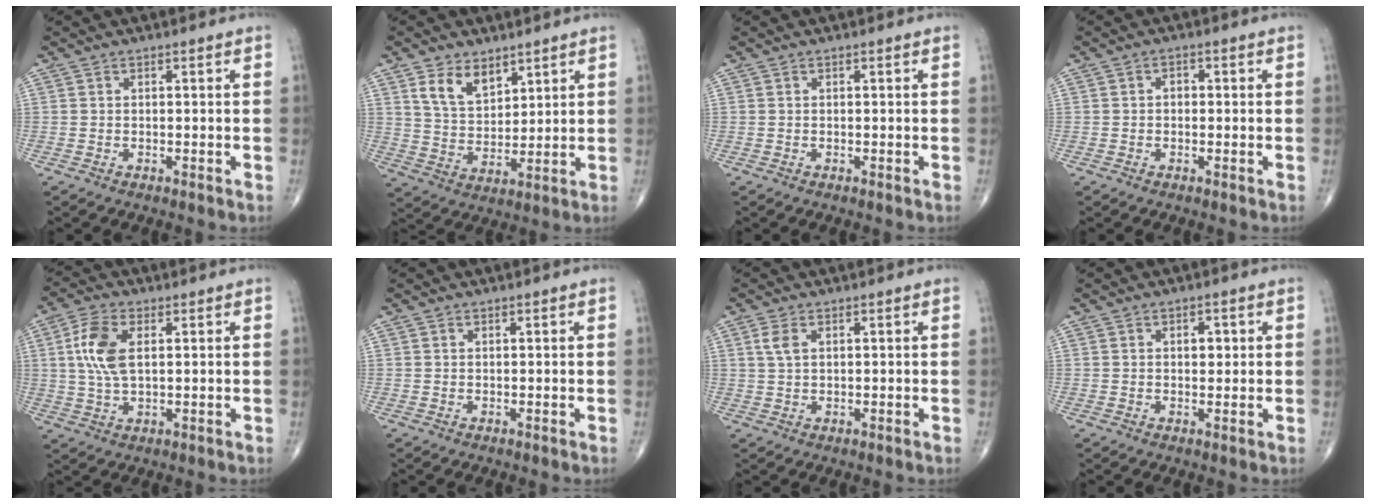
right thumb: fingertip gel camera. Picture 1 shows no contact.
{"total": 8.3, "force": [4.9, 5.0, 4.5], "torque": [-0.058, -0.037, 0.099]}
{"total": 0.0}
{"total": 1.7, "force": [-0.1, 1.3, 1.1], "torque": [-0.005, 0.009, -0.006]}
{"total": 8.3, "force": [1.8, 4.2, 7.0], "torque": [-0.150, 0.002, 0.034]}
{"total": 0.0}
{"total": 2.9, "force": [1.1, 1.6, 2.2], "torque": [-0.046, 0.004, 0.023]}
{"total": 2.5, "force": [0.6, 1.6, 1.8], "torque": [-0.011, 0.000, 0.006]}